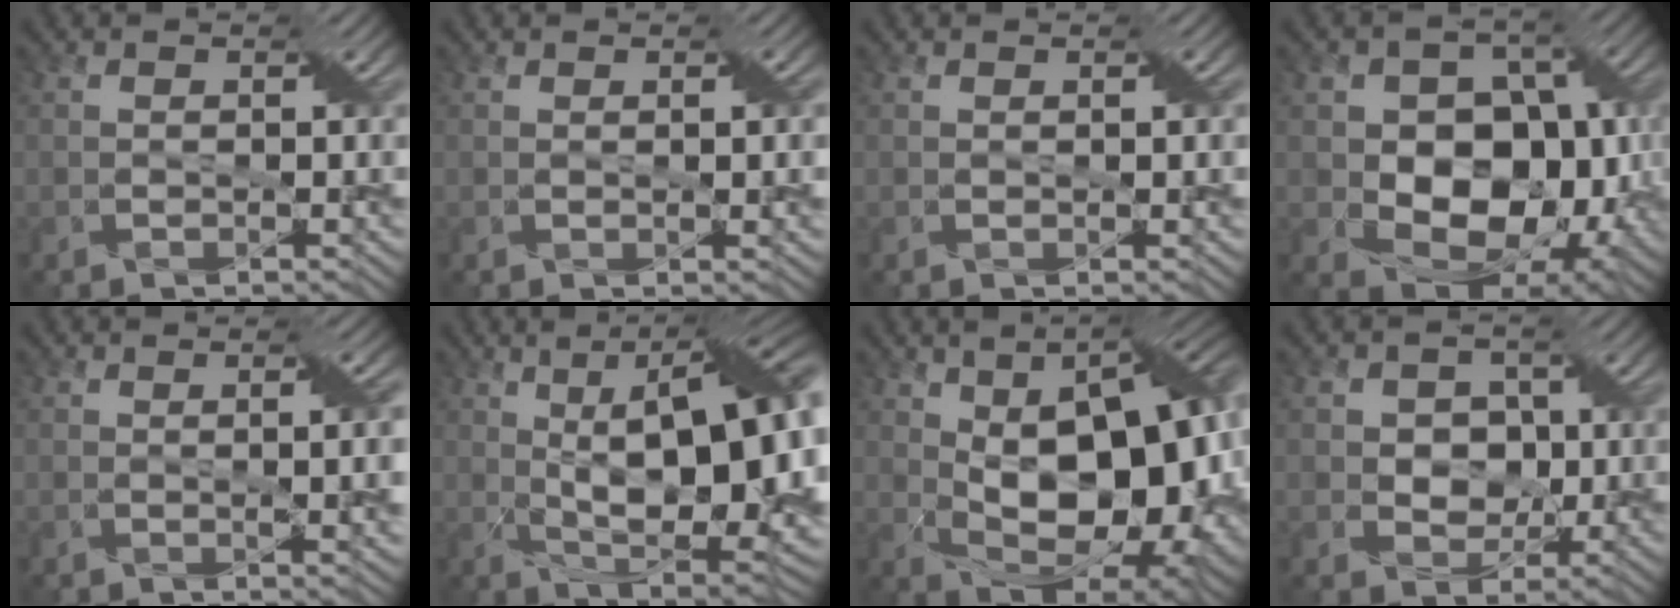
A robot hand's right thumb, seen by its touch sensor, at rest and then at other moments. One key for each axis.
{"total": 1.9, "fx": 0.4, "fy": 0.3, "fz": 1.8, "tx": -0.029, "ty": 0.003, "tz": 0.009}
{"total": 0.8, "fx": 0.3, "fy": 0.1, "fz": 0.7, "tx": -0.013, "ty": 0.002, "tz": 0.006}
{"total": 13.3, "fx": -1.4, "fy": 9.8, "fz": 8.9, "tx": -0.136, "ty": -0.012, "tz": -0.023}
{"total": 4.2, "fx": 0.7, "fy": 0.9, "fz": 4.0, "tx": -0.063, "ty": 0.007, "tz": 0.016}
{"total": 17.6, "fx": 1.9, "fy": 7.0, "fz": 16.1, "tx": -0.225, "ty": 0.022, "tz": 0.027}
{"total": 19.2, "fx": 1.1, "fy": 10.4, "fz": 16.2, "tx": -0.237, "ty": -0.002, "tz": 0.018}
{"total": 4.9, "fx": 0.2, "fy": 4.2, "fz": 2.5, "tx": -0.048, "ty": -0.001, "tz": -0.005}